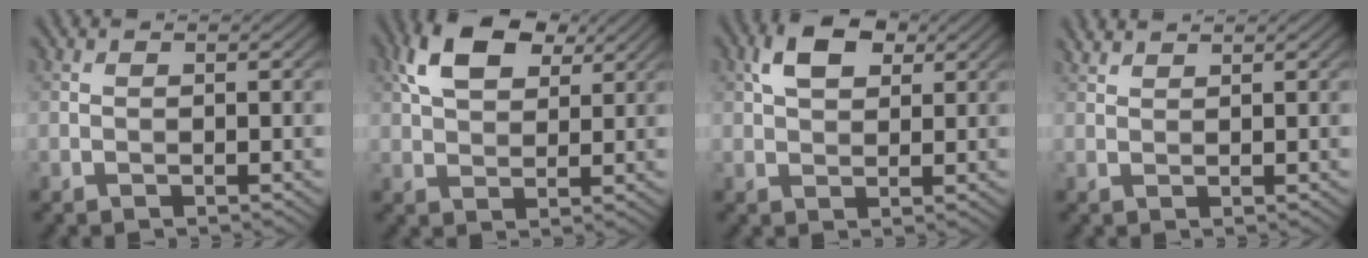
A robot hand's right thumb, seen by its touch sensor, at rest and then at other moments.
{"total": 8.9, "force": [4.2, 5.0, 6.0], "torque": [-0.128, 0.013, 0.078]}
{"total": 5.6, "force": [2.4, 3.3, 3.9], "torque": [-0.077, 0.007, 0.038]}
{"total": 1.5, "force": [1.5, 0.2, 0.4], "torque": [-0.014, 0.004, 0.032]}